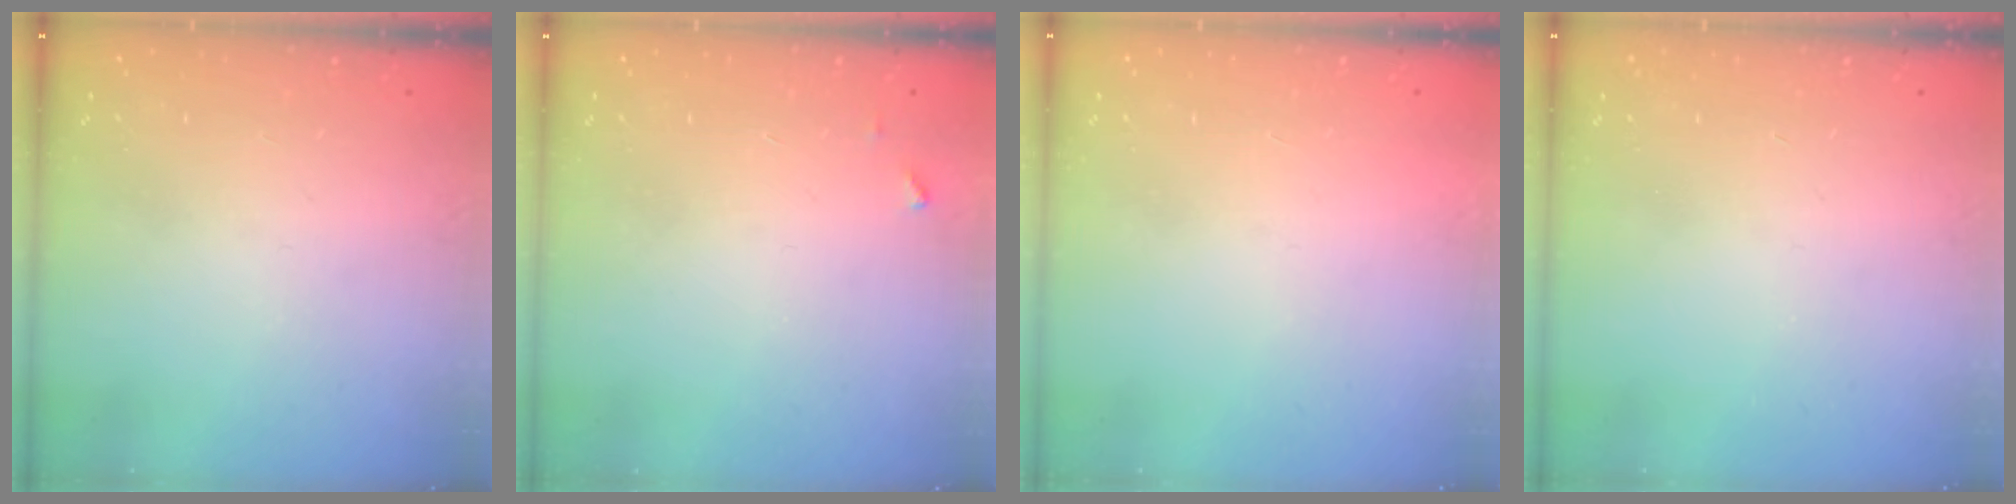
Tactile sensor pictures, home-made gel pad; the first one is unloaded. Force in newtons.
{"total": 3.6, "press": 3.6, "slide": 0.2}
{"total": 1.5, "press": 1.5, "slide": 0.1}
{"total": 0.0}